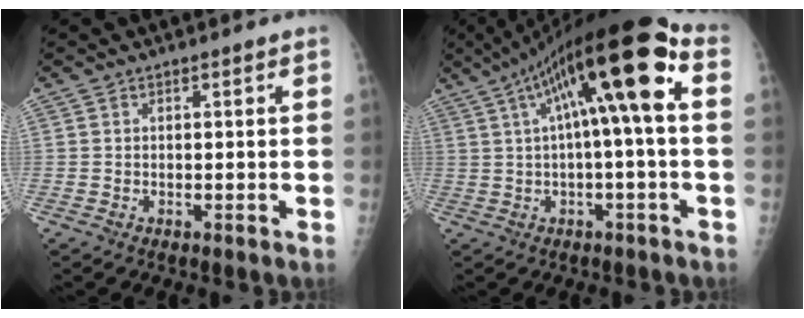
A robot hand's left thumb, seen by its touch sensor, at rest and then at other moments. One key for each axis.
{"total": 17.1, "fx": 3.7, "fy": 3.3, "fz": 16.4, "tx": -0.275, "ty": 0.052, "tz": 0.054}